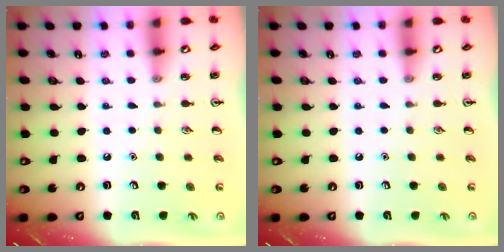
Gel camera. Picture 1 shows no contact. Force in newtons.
{"total": 0.0}